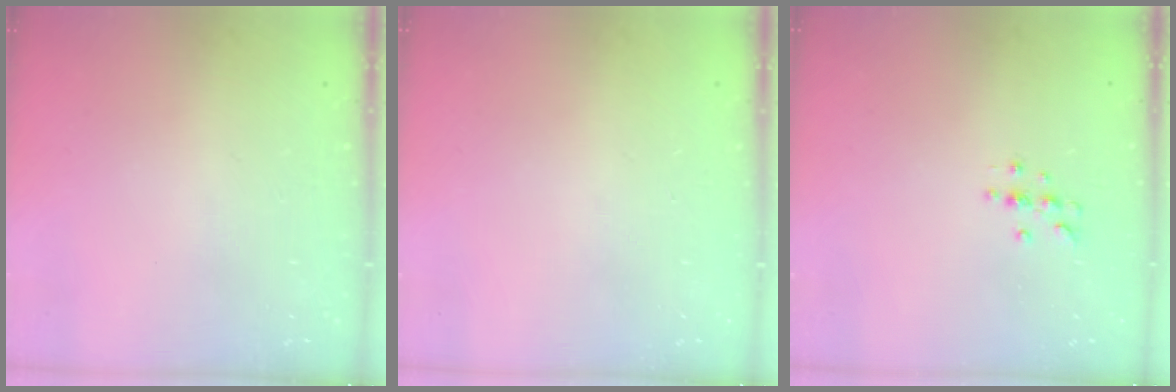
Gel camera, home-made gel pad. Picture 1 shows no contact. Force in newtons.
{"total": 0.0}
{"total": 3.3, "press": 3.3, "slide": 0.4}